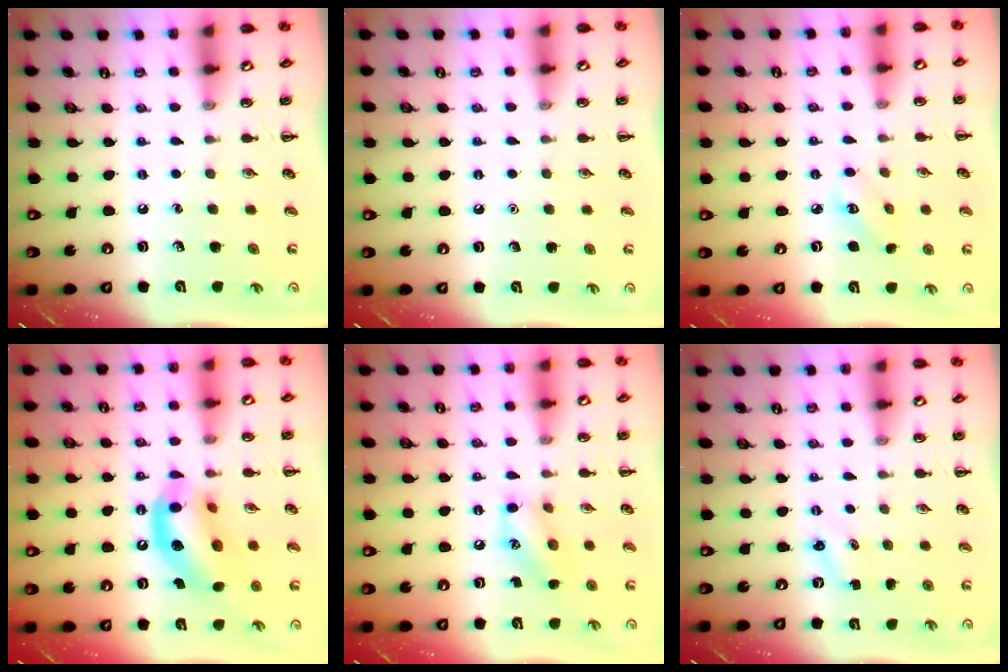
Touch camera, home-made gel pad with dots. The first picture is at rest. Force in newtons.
{"total": 1.6, "press": 1.6, "slide": 0.1}
{"total": 3.0, "press": 2.9, "slide": 0.7}
{"total": 14.6, "press": 14.1, "slide": 3.9}
{"total": 10.3, "press": 10.2, "slide": 1.5}
{"total": 1.6, "press": 1.5, "slide": 0.5}